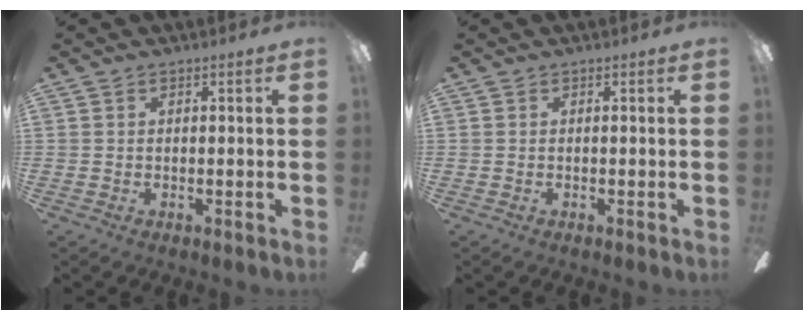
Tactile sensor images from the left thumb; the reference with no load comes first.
{"total": 0.0}